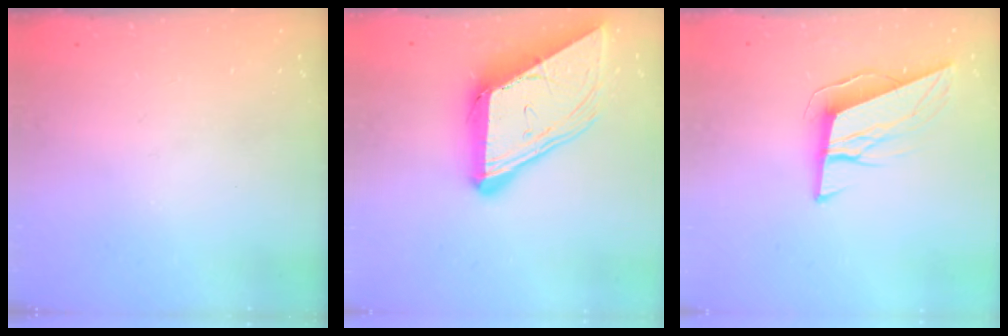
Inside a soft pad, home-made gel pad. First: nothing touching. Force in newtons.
{"total": 18.6, "press": 18.5, "slide": 2.0}
{"total": 10.3, "press": 9.8, "slide": 3.0}